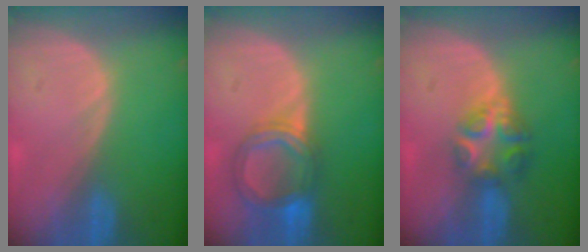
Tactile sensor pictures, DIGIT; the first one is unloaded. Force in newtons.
{"total": 6.1, "press": 5.9, "slide": 1.4}
{"total": 6.1, "press": 5.4, "slide": 2.8}